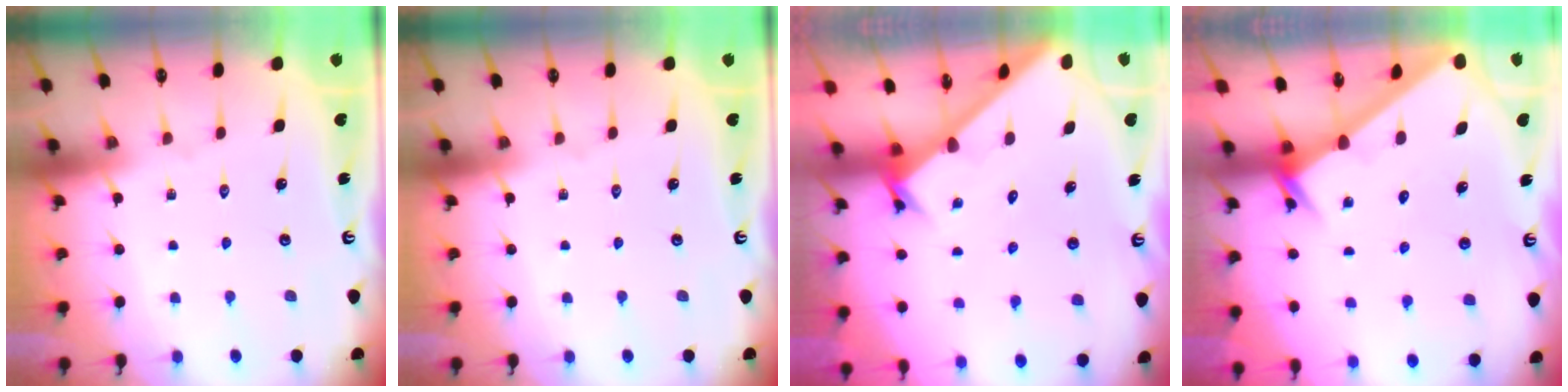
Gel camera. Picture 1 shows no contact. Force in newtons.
{"total": 0.0}
{"total": 2.6, "press": 2.6, "slide": 0.2}
{"total": 2.7, "press": 2.7, "slide": 0.3}